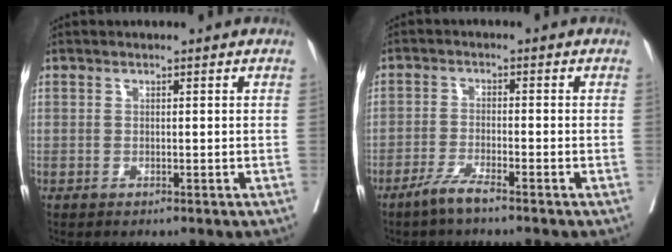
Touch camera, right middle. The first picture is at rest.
{"total": 3.8, "force": [-2.9, -0.2, 2.4], "torque": [-0.049, -0.007, -0.060]}